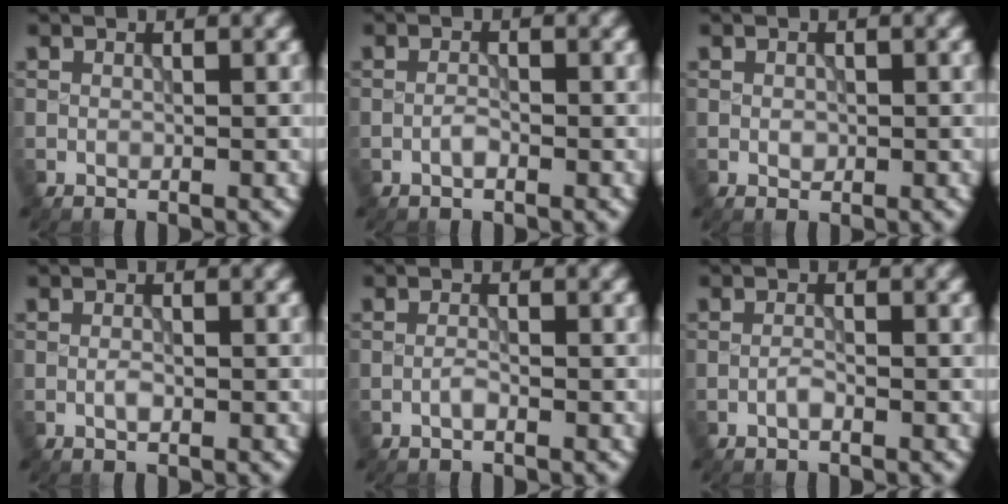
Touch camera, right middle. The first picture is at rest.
{"total": 0.9, "force": [-0.5, 0.2, 0.6], "torque": [-0.013, 0.002, -0.011]}
{"total": 0.7, "force": [0.0, 0.5, 0.4], "torque": [-0.005, -0.003, -0.001]}
{"total": 0.8, "force": [-0.3, 0.3, 0.7], "torque": [-0.015, -0.001, -0.006]}
{"total": 0.8, "force": [-0.5, 0.1, 0.6], "torque": [-0.012, 0.002, -0.011]}
{"total": 0.8, "force": [-0.5, 0.1, 0.6], "torque": [-0.011, 0.002, -0.011]}